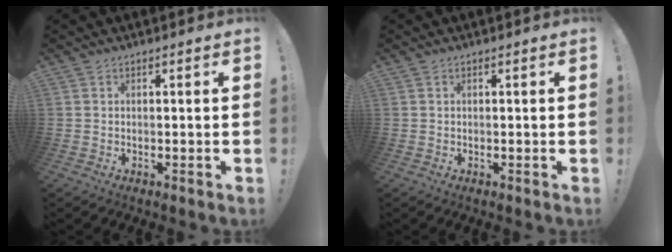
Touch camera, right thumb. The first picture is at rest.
{"total": 0.0}